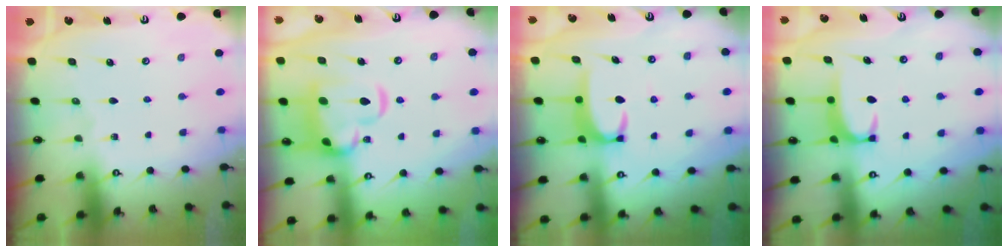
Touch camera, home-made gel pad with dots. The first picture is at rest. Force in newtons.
{"total": 9.7, "press": 9.5, "slide": 2.0}
{"total": 3.5, "press": 3.5, "slide": 0.6}
{"total": 1.7, "press": 1.6, "slide": 0.6}